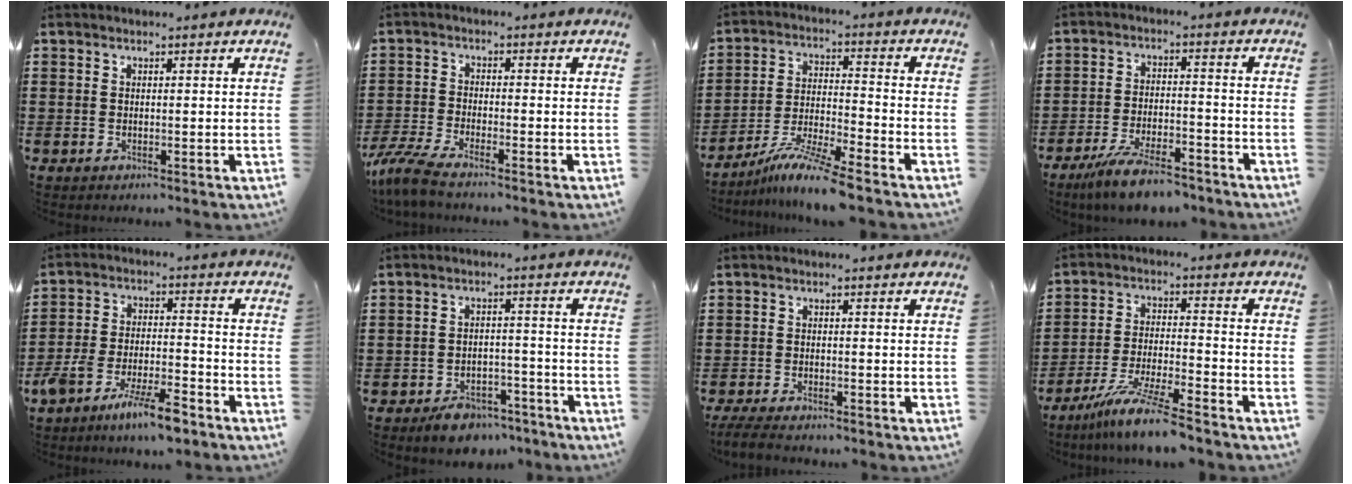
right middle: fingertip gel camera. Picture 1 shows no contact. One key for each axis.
{"total": 4.7, "fx": -4.2, "fy": 0.2, "fz": 2.0, "tx": -0.070, "ty": -0.020, "tz": -0.090}
{"total": 8.5, "fx": -7.3, "fy": -0.2, "fz": 4.3, "tx": -0.082, "ty": -0.007, "tz": -0.140}
{"total": 7.5, "fx": -6.4, "fy": 1.2, "fz": 3.7, "tx": -0.080, "ty": 0.000, "tz": -0.122}
{"total": 8.6, "fx": -6.8, "fy": 1.8, "fz": 5.1, "tx": -0.109, "ty": 0.004, "tz": -0.128}
{"total": 4.6, "fx": -4.3, "fy": 1.4, "fz": 1.0, "tx": -0.016, "ty": 0.014, "tz": -0.082}
{"total": 2.9, "fx": -2.8, "fy": 0.3, "fz": 0.9, "tx": -0.031, "ty": -0.007, "tz": -0.060}
{"total": 9.1, "fx": -7.8, "fy": -0.3, "fz": 4.8, "tx": -0.101, "ty": -0.010, "tz": -0.152}